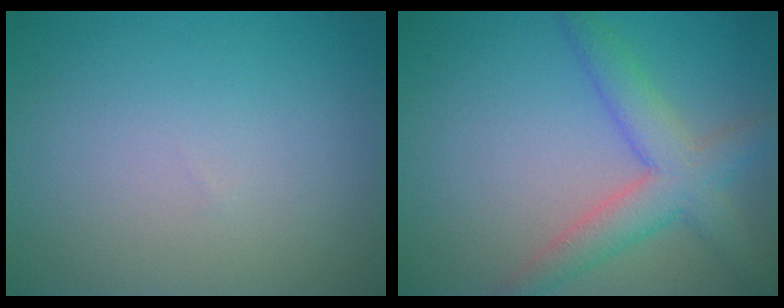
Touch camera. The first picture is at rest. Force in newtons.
{"total": 4.7, "press": 4.7, "slide": 0.3}